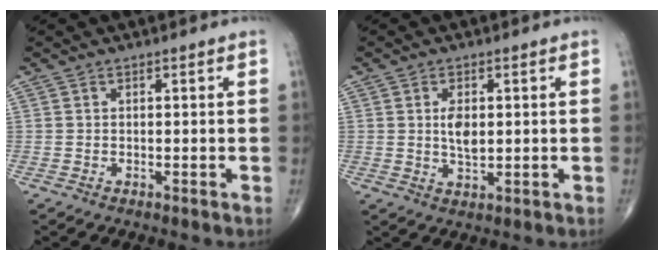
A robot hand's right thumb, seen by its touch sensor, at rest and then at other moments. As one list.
[{"total": 4.4, "force": [0.7, 2.2, 3.8], "torque": [-0.067, -0.009, 0.015]}]